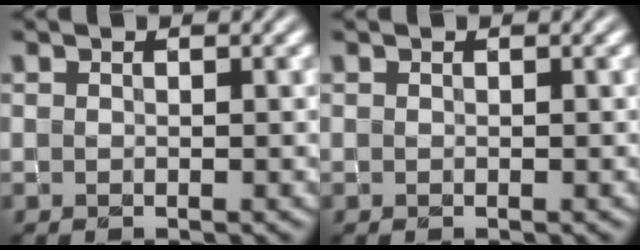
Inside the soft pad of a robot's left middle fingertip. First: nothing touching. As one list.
[{"total": 0.0}]